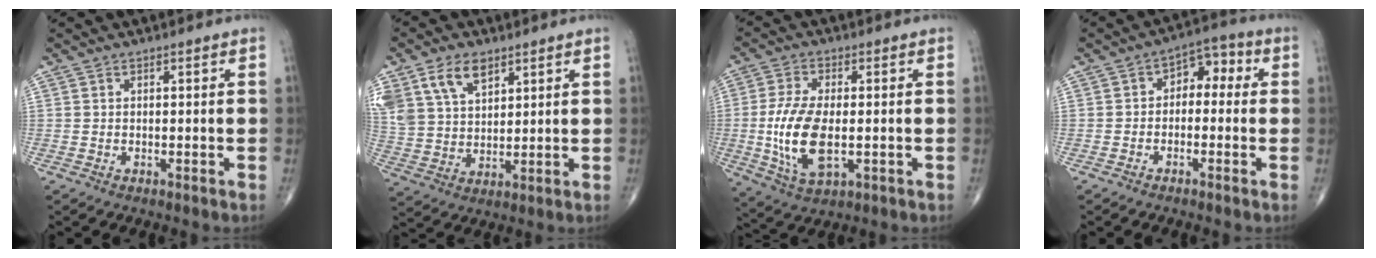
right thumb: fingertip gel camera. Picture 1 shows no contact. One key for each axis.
{"total": 12.7, "fx": 6.9, "fy": 7.8, "fz": 7.2, "tx": -0.136, "ty": -0.014, "tz": 0.141}
{"total": 12.3, "fx": -1.5, "fy": 6.0, "fz": 10.6, "tx": -0.222, "ty": -0.009, "tz": -0.022}
{"total": 6.1, "fx": 0.0, "fy": 4.1, "fz": 4.5, "tx": -0.034, "ty": 0.033, "tz": -0.015}